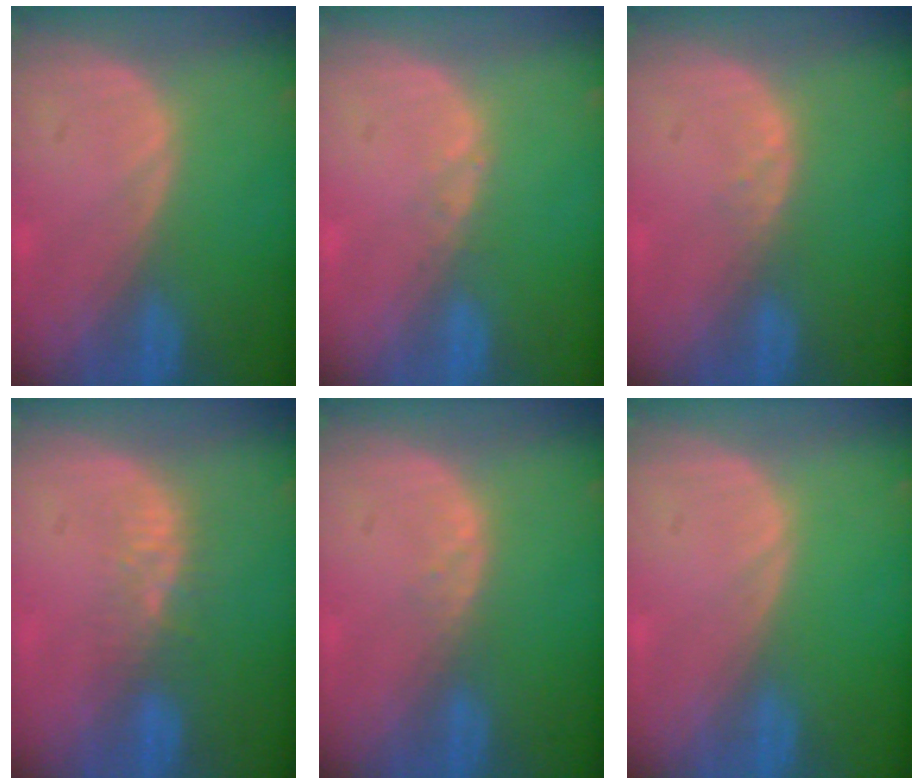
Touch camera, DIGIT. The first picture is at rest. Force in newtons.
{"total": 0.8, "press": 0.7, "slide": 0.1}
{"total": 1.0, "press": 1.0, "slide": 0.2}
{"total": 4.3, "press": 3.6, "slide": 2.3}
{"total": 1.0, "press": 1.0, "slide": 0.2}
{"total": 0.0}